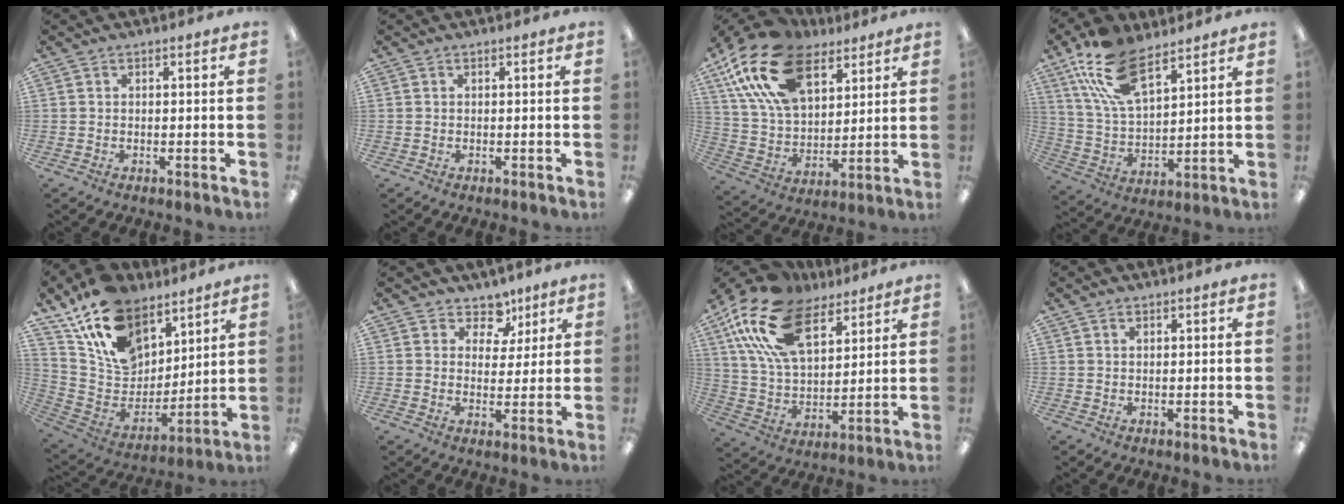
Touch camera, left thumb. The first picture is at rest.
{"total": 0.0}
{"total": 20.7, "force": [11.7, 11.9, 12.3], "torque": [-0.252, -0.044, 0.213]}
{"total": 16.7, "force": [10.2, 7.9, 10.5], "torque": [-0.229, -0.026, 0.185]}
{"total": 18.1, "force": [11.7, 11.4, 7.7], "torque": [-0.159, -0.065, 0.223]}
{"total": 6.8, "force": [4.4, 5.0, 1.8], "torque": [-0.027, -0.025, 0.079]}
{"total": 20.0, "force": [11.8, 10.7, 12.1], "torque": [-0.257, -0.048, 0.214]}
{"total": 0.9, "force": [0.6, 0.5, 0.3], "torque": [-0.008, 0.002, 0.011]}